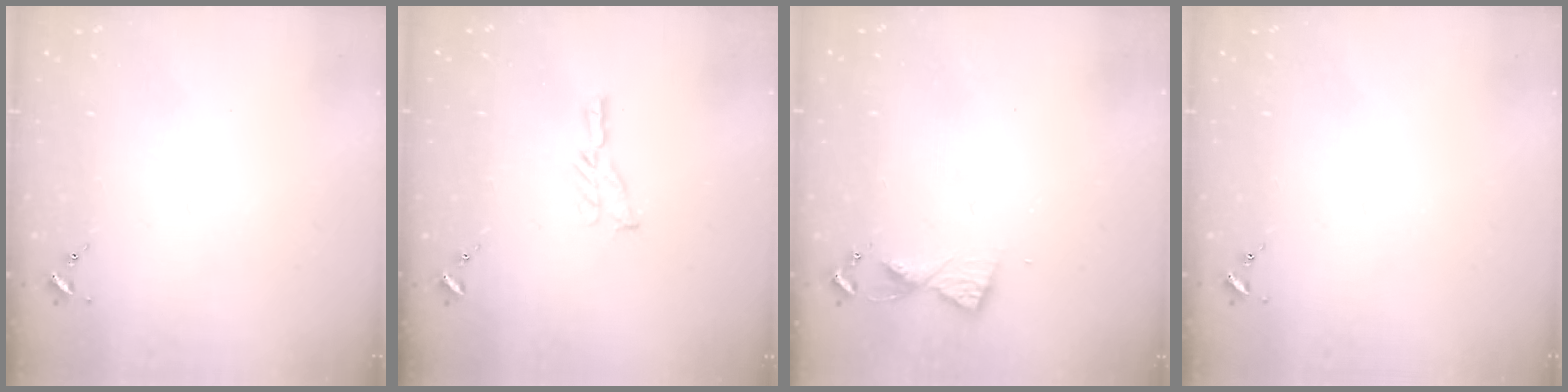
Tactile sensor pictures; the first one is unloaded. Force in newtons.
{"total": 5.8, "press": 5.8, "slide": 0.5}
{"total": 5.5, "press": 5.4, "slide": 0.6}
{"total": 0.0}